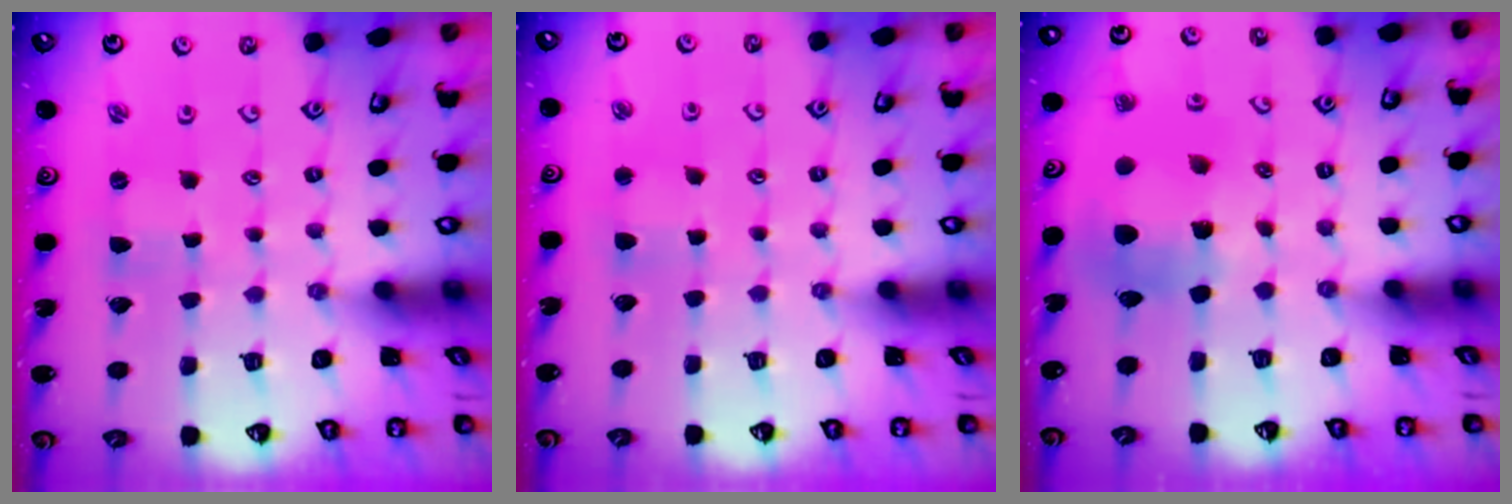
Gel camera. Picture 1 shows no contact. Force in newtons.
{"total": 4.0, "press": 4.0, "slide": 0.4}
{"total": 10.9, "press": 10.8, "slide": 1.5}